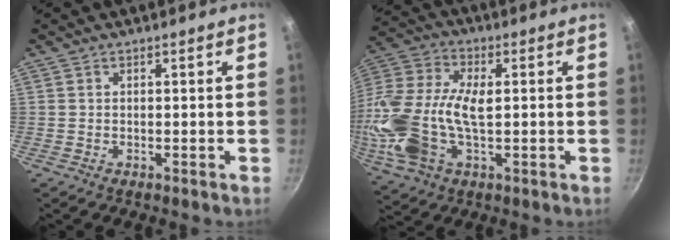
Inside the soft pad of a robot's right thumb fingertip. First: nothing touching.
{"total": 19.4, "force": [-0.6, 10.8, 16.1], "torque": [-0.332, 0.019, -0.020]}